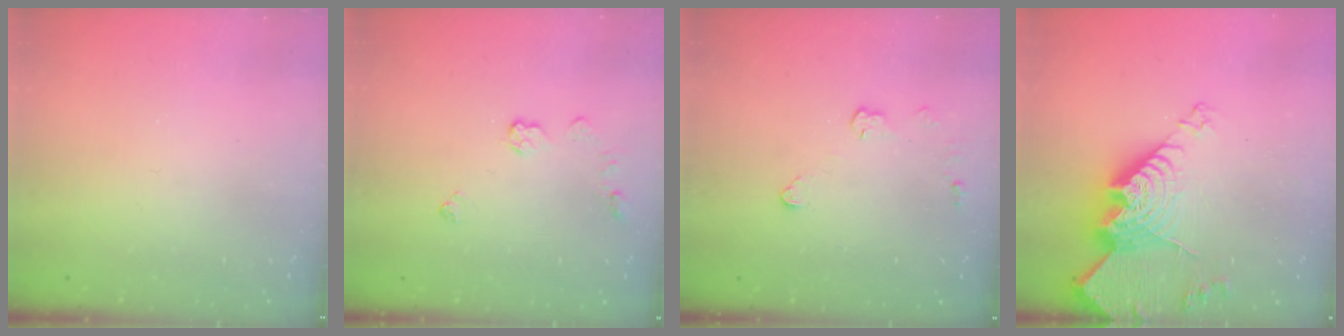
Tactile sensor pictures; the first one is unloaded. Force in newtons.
{"total": 3.9, "press": 3.9, "slide": 0.5}
{"total": 3.3, "press": 3.3, "slide": 0.4}
{"total": 20.2, "press": 20.1, "slide": 2.1}